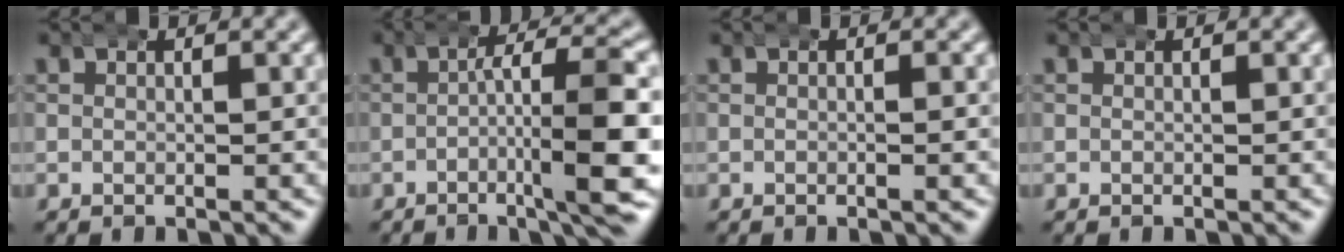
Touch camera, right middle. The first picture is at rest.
{"total": 7.0, "force": [-1.5, 1.3, 6.7], "torque": [-0.097, 0.001, -0.027]}
{"total": 0.6, "force": [0.0, 0.1, 0.6], "torque": [-0.009, 0.004, -0.003]}
{"total": 0.0}